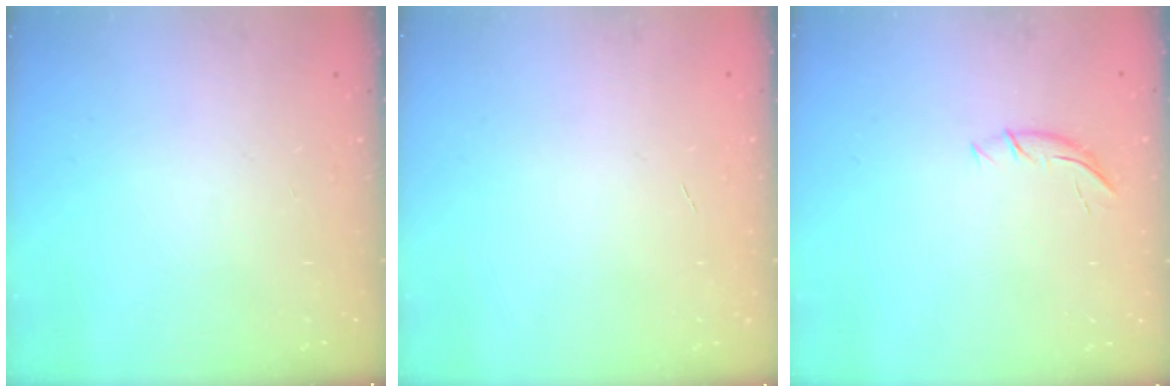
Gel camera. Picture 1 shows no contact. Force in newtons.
{"total": 0.0}
{"total": 5.8, "press": 5.7, "slide": 1.0}